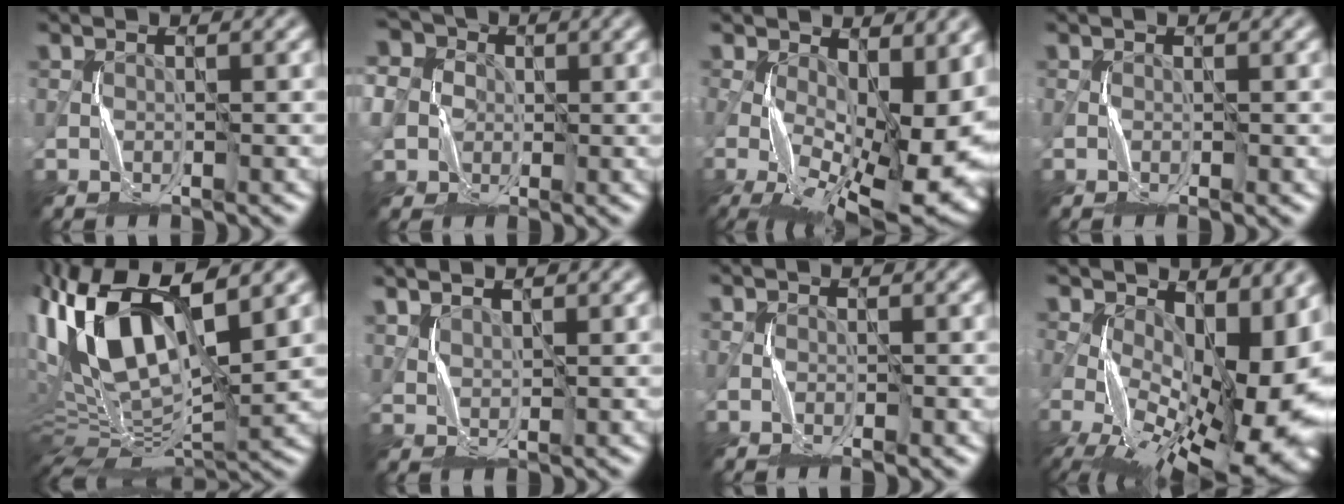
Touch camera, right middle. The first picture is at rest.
{"total": 10.9, "force": [-0.1, 9.9, 4.6], "torque": [-0.111, 0.014, -0.052]}
{"total": 15.9, "force": [-2.3, 7.3, 13.9], "torque": [-0.229, -0.035, -0.016]}
{"total": 0.7, "force": [-0.3, 0.4, 0.5], "torque": [-0.014, -0.004, -0.009]}
{"total": 13.7, "force": [3.6, 5.9, 11.8], "torque": [-0.233, 0.010, 0.066]}
{"total": 2.1, "force": [2.0, 0.5, 0.4], "torque": [-0.010, 0.004, 0.039]}
{"total": 1.0, "force": [-0.6, 0.4, 0.7], "torque": [-0.018, -0.004, -0.013]}
{"total": 19.5, "force": [-3.2, 10.2, 16.3], "torque": [-0.240, -0.033, -0.029]}